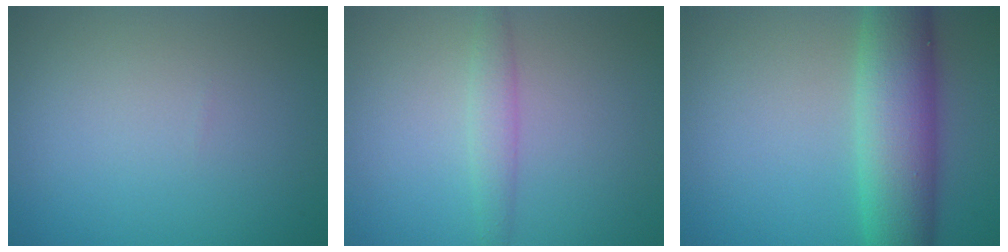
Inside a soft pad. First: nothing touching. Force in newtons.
{"total": 1.9, "press": 1.9, "slide": 0.0}
{"total": 8.5, "press": 8.5, "slide": 0.4}